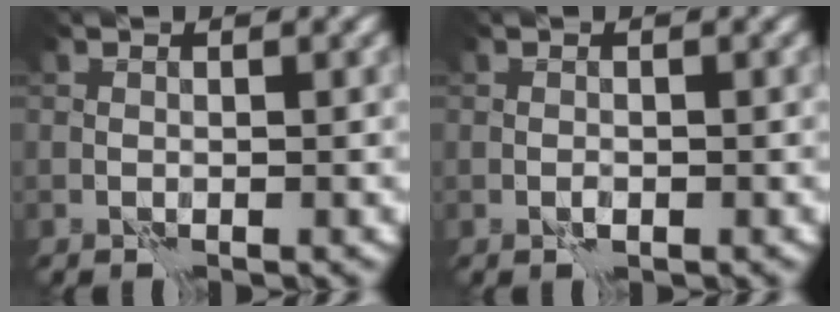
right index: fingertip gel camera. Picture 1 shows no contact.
{"total": 0.6, "force": [-0.1, 0.3, 0.5], "torque": [-0.009, 0.000, -0.002]}